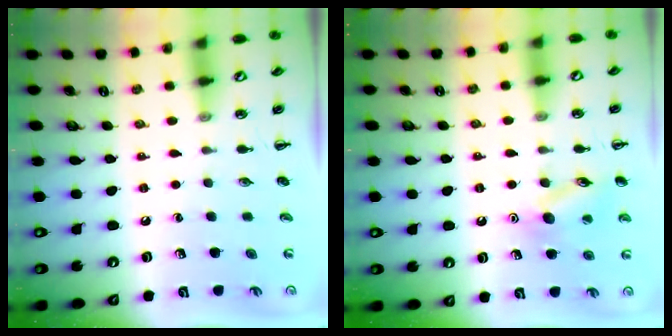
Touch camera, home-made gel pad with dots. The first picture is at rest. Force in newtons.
{"total": 10.5, "press": 10.4, "slide": 1.4}